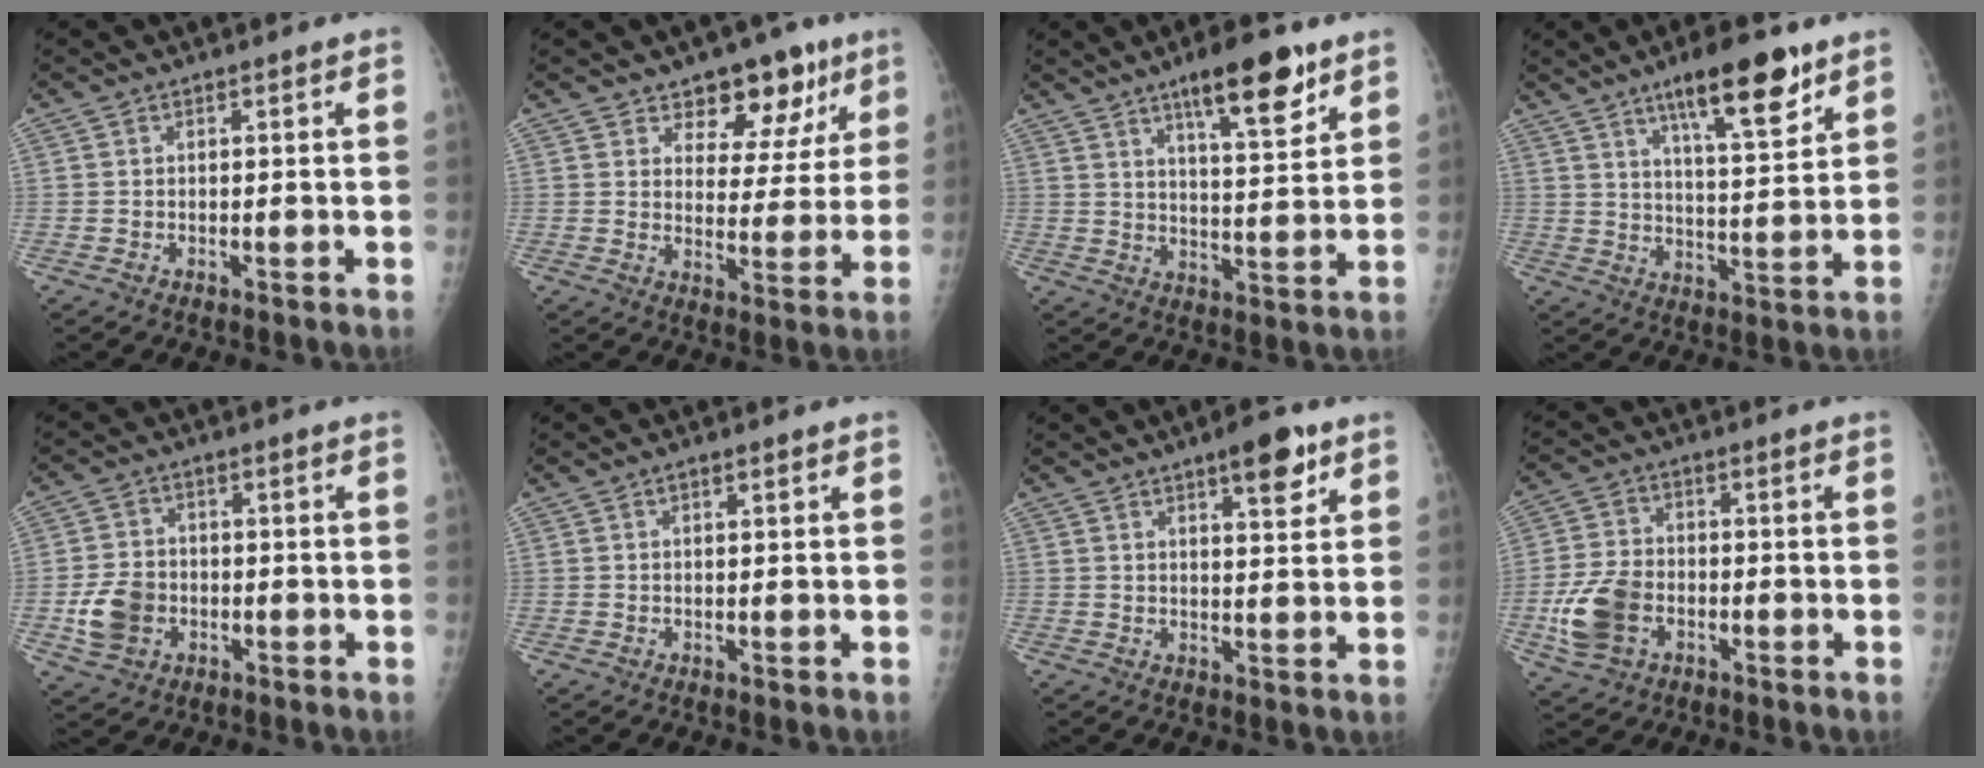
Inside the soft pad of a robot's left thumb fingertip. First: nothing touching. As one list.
[{"total": 11.5, "force": [7.3, 6.9, 5.6], "torque": [-0.017, -0.031, 0.101]}, {"total": 12.1, "force": [7.4, 3.2, 9.0], "torque": [-0.113, -0.041, 0.116]}, {"total": 13.5, "force": [8.3, 3.4, 10.0], "torque": [-0.133, -0.045, 0.133]}, {"total": 7.4, "force": [-2.0, 5.9, 4.1], "torque": [-0.066, 0.009, -0.034]}, {"total": 1.1, "force": [0.6, 0.4, 0.9], "torque": [-0.008, 0.002, 0.008]}, {"total": 6.9, "force": [4.1, 2.1, 5.2], "torque": [-0.055, -0.020, 0.056]}, {"total": 9.7, "force": [-3.1, 6.8, 6.2], "torque": [-0.125, 0.011, -0.057]}]